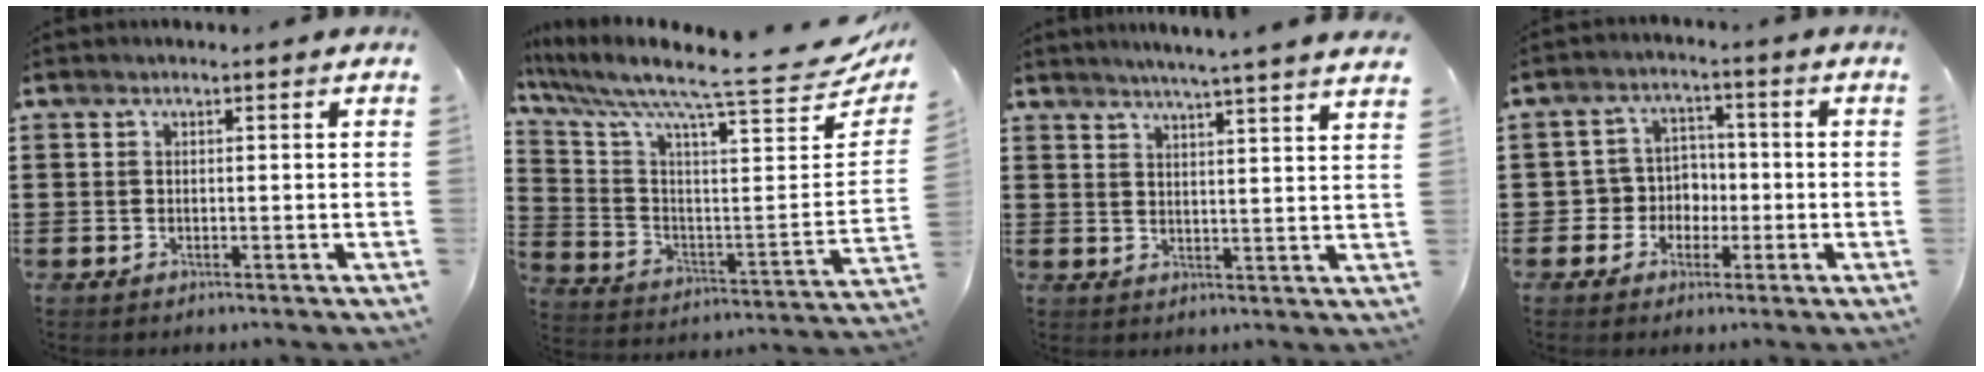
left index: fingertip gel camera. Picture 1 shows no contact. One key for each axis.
{"total": 8.7, "fx": 7.2, "fy": 0.2, "fz": 4.9, "tx": -0.115, "ty": -0.078, "tz": 0.107}
{"total": 4.3, "fx": 4.0, "fy": -1.2, "fz": 1.2, "tx": -0.037, "ty": -0.022, "tz": 0.067}
{"total": 4.7, "fx": -1.2, "fy": 4.5, "fz": 1.0, "tx": -0.038, "ty": 0.012, "tz": -0.025}